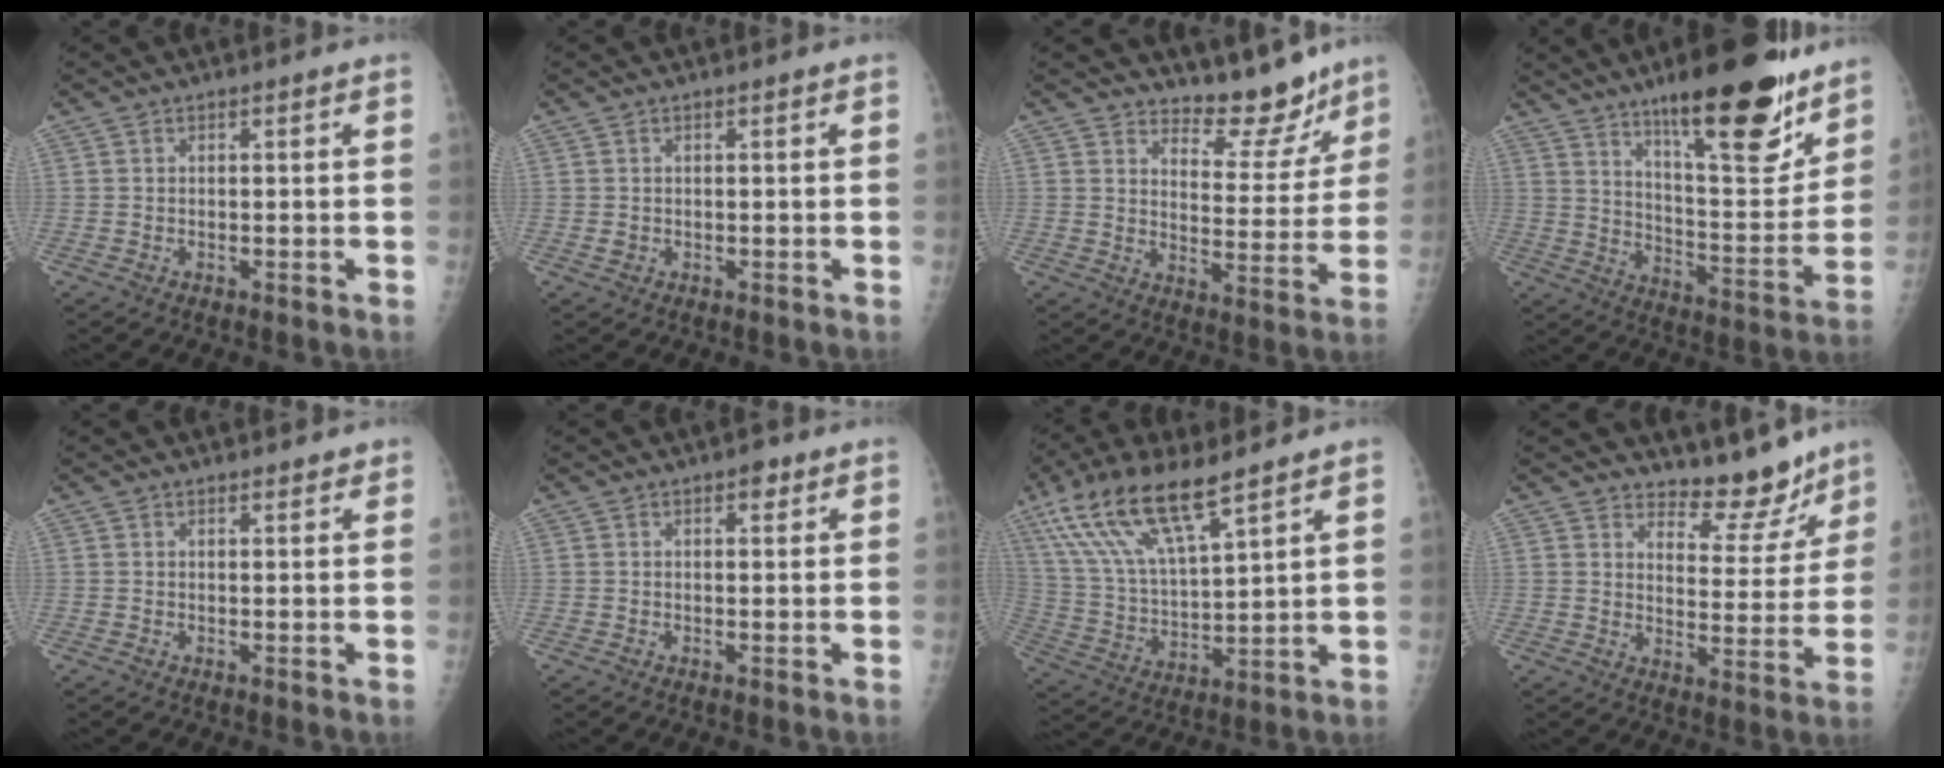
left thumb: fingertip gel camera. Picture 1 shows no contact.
{"total": 0.7, "force": [0.2, 0.7, 0.3], "torque": [0.002, 0.001, 0.003]}
{"total": 10.5, "force": [9.4, 3.9, 2.4], "torque": [0.003, -0.087, 0.134]}
{"total": 22.2, "force": [14.8, 6.0, 15.5], "torque": [-0.187, -0.089, 0.233]}
{"total": 1.5, "force": [1.3, 0.5, 0.5], "torque": [0.002, -0.004, 0.015]}
{"total": 1.9, "force": [1.1, 1.0, 1.2], "torque": [-0.007, -0.002, 0.012]}
{"total": 16.3, "force": [10.5, 4.5, 11.7], "torque": [-0.229, -0.033, 0.214]}
{"total": 9.7, "force": [8.8, 3.6, 1.9], "torque": [0.009, -0.083, 0.124]}